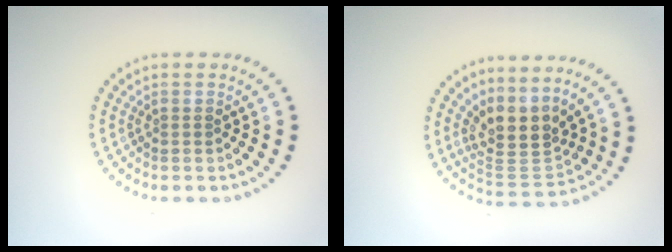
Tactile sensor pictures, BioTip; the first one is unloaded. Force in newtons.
{"total": 4.2, "press": 3.3, "slide": 2.5}